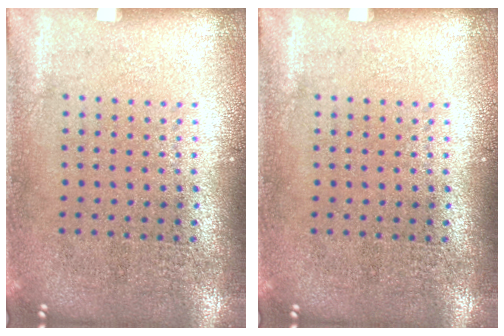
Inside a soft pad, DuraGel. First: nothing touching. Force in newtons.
{"total": 0.0}